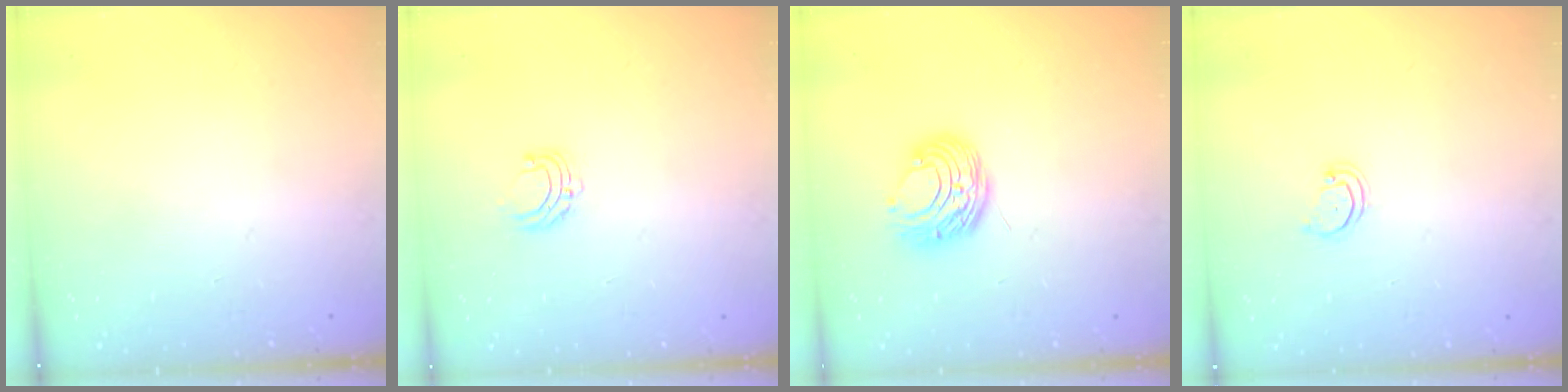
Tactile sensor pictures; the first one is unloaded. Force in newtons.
{"total": 5.3, "press": 5.3, "slide": 0.5}
{"total": 9.5, "press": 9.4, "slide": 0.9}
{"total": 2.5, "press": 2.5, "slide": 0.2}